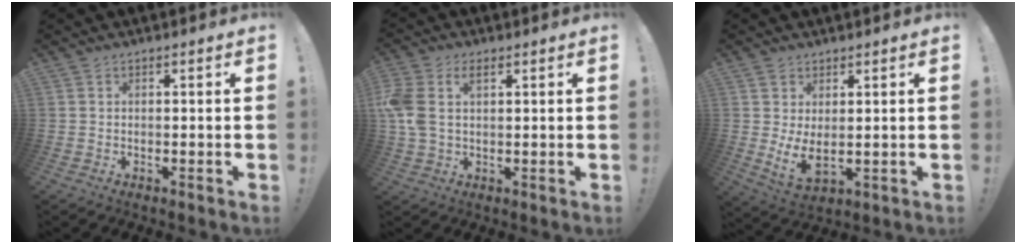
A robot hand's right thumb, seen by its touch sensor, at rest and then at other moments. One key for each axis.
{"total": 7.3, "fx": 2.1, "fy": 4.9, "fz": 5.1, "tx": -0.119, "ty": -0.004, "tz": 0.037}
{"total": 5.7, "fx": 1.9, "fy": 2.8, "fz": 4.5, "tx": -0.072, "ty": -0.024, "tz": 0.039}